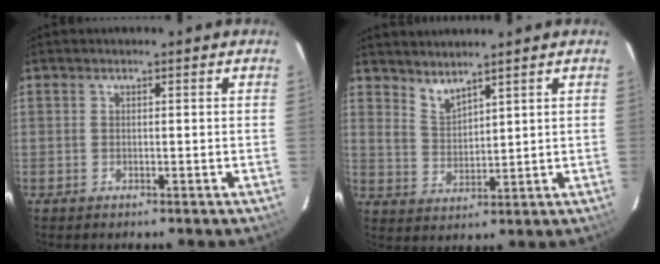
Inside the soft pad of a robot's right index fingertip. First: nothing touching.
{"total": 4.4, "force": [3.9, 1.1, 1.7], "torque": [-0.029, -0.005, 0.079]}